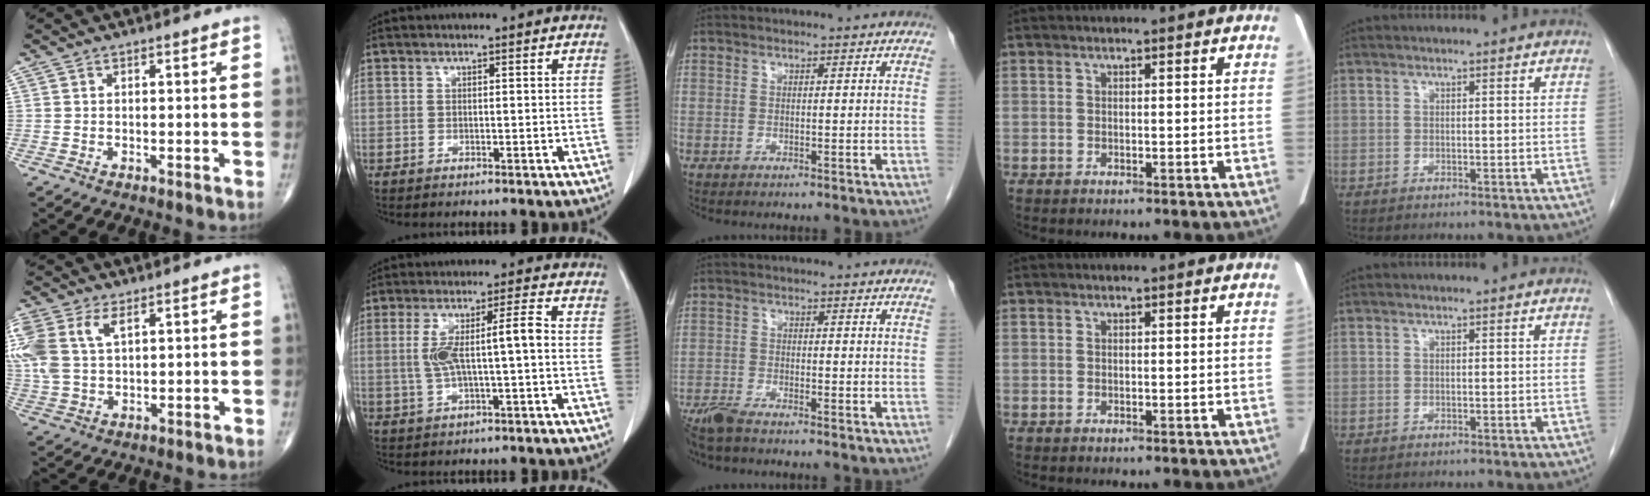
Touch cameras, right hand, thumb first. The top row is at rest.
{"thumb": {"total": 12.9, "force": [4.7, 7.5, 9.3], "torque": [-0.241, 0.006, 0.096]}, "index": {"total": 7.2, "force": [0.0, 0.6, 7.1], "torque": [-0.139, 0.022, 0.004]}, "middle": {"total": 3.9, "force": [-3.4, 0.4, 2.0], "torque": [-0.042, -0.012, -0.067]}}